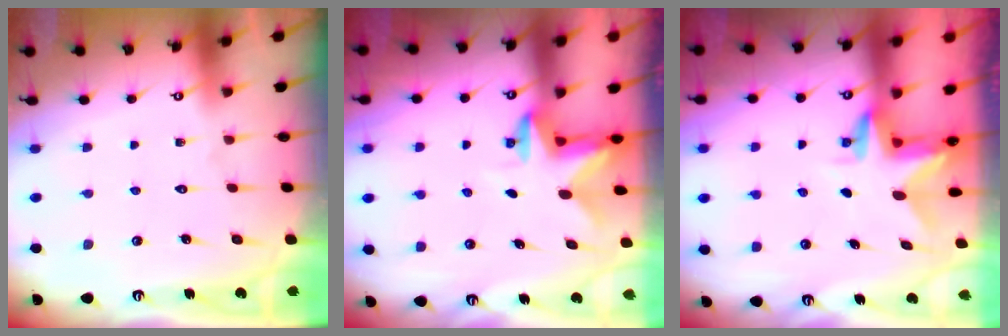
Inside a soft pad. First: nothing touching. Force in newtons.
{"total": 2.8, "press": 2.8, "slide": 0.6}
{"total": 3.0, "press": 3.0, "slide": 0.3}